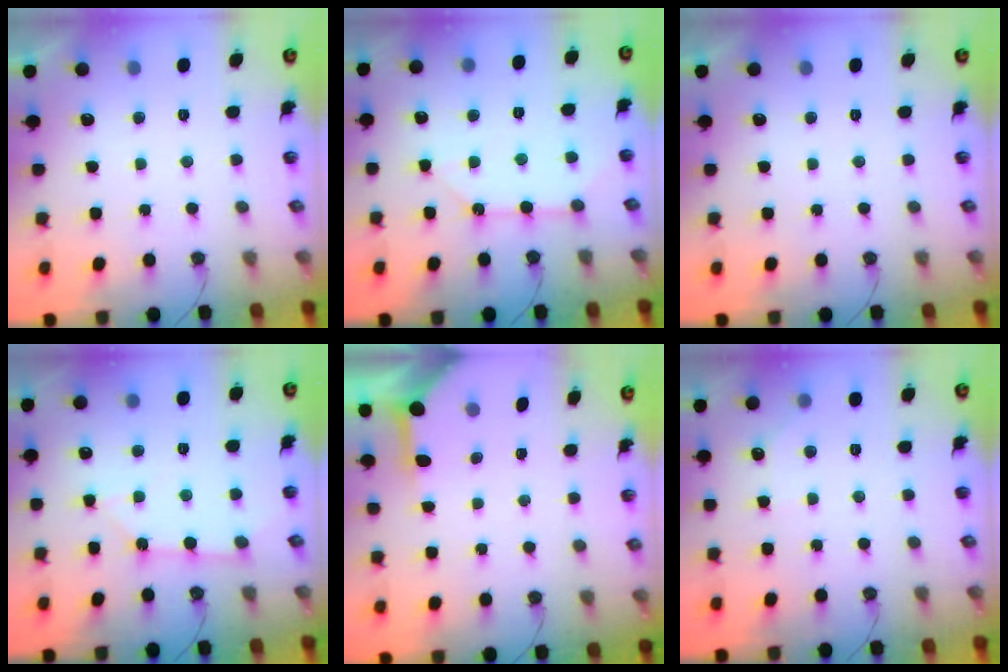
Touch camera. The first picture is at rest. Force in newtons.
{"total": 9.9, "press": 9.9, "slide": 0.9}
{"total": 0.0}
{"total": 2.6, "press": 2.6, "slide": 0.3}
{"total": 3.8, "press": 3.8, "slide": 0.5}
{"total": 3.3, "press": 3.3, "slide": 0.5}